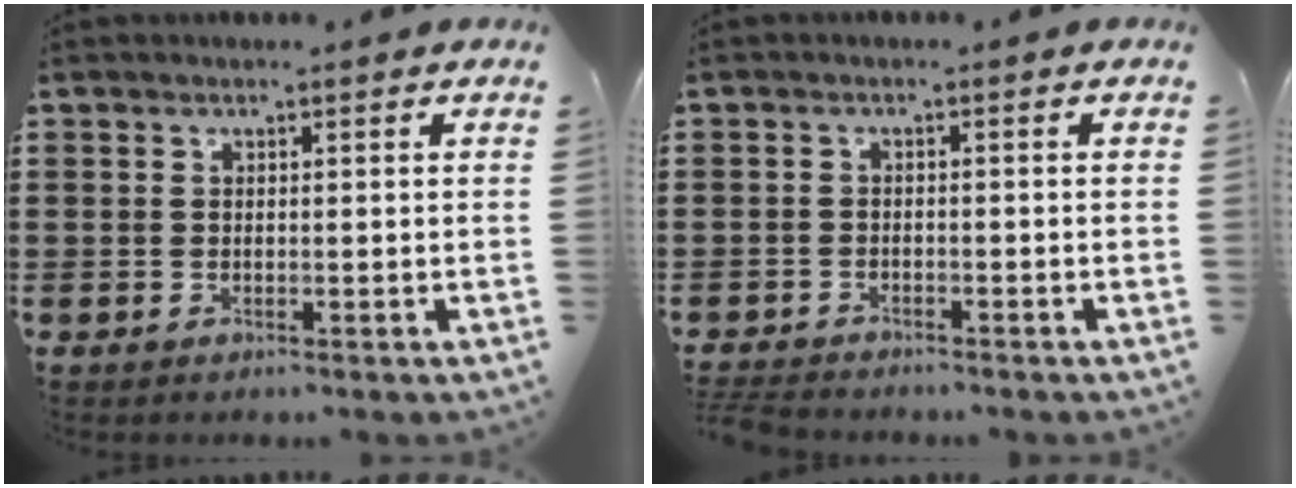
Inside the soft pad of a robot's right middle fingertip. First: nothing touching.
{"total": 2.0, "force": [-2.0, 0.1, 0.3], "torque": [-0.015, -0.004, -0.045]}